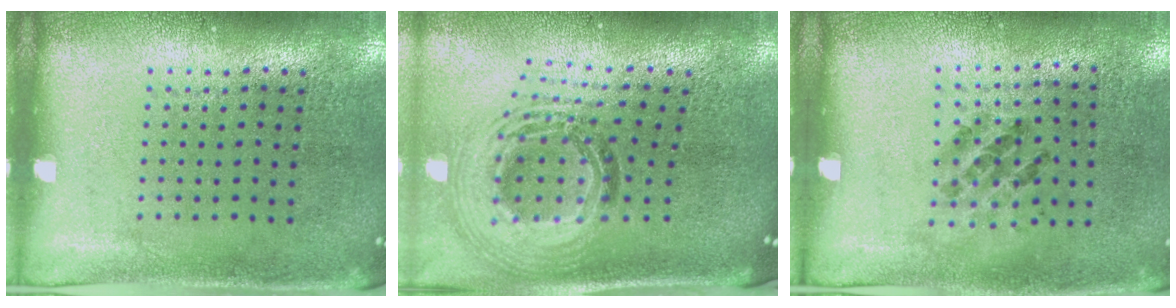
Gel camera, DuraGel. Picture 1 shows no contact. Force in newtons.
{"total": 2.0, "press": 1.6, "slide": 1.2}
{"total": 1.1, "press": 0.7, "slide": 0.9}